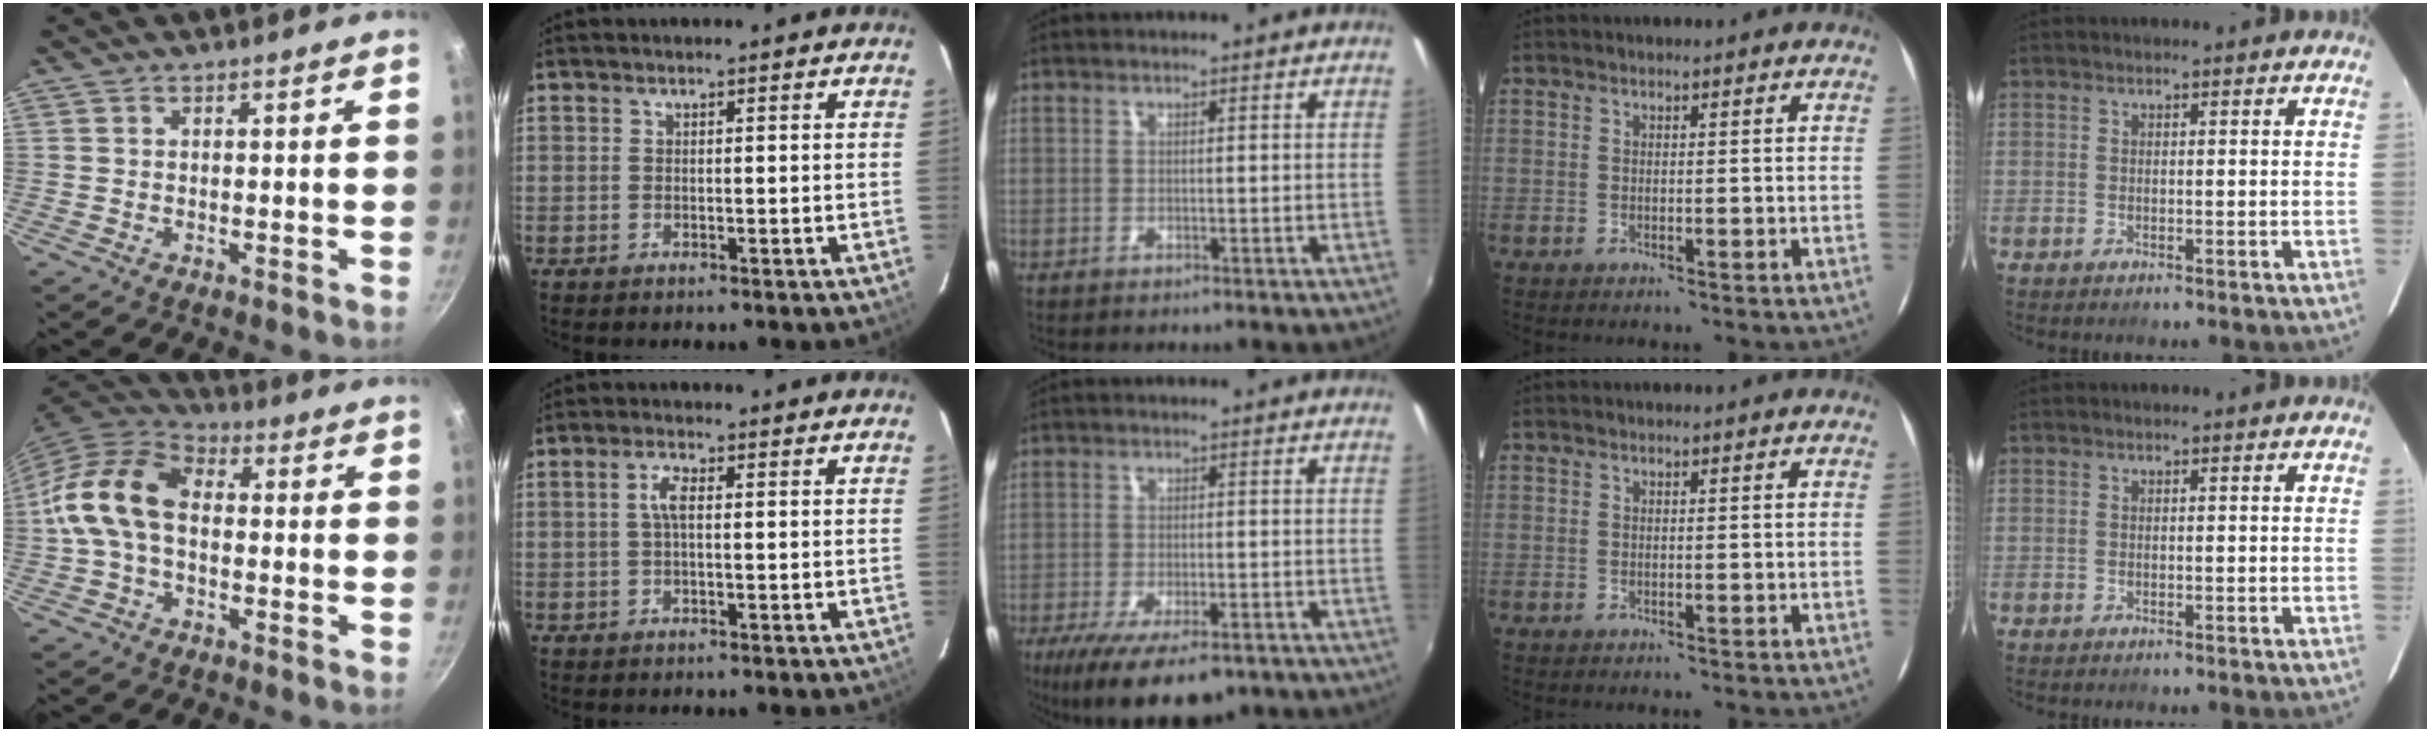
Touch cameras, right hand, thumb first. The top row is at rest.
{"thumb": {"total": 13.4, "force": [-0.3, 9.1, 9.9], "torque": [-0.170, 0.035, -0.026]}, "index": {"total": 2.8, "force": [0.2, 0.9, 2.6], "torque": [-0.055, 0.007, 0.003]}, "middle": {"total": 13.2, "force": [-8.6, 5.1, 8.8], "torque": [-0.176, -0.040, -0.133]}}